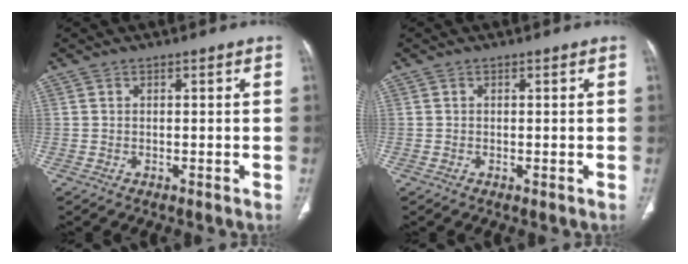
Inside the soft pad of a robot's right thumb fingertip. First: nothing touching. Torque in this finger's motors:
{"motor_torque": [0.06, 0.75, -0.14, 0.28, 0.04]}